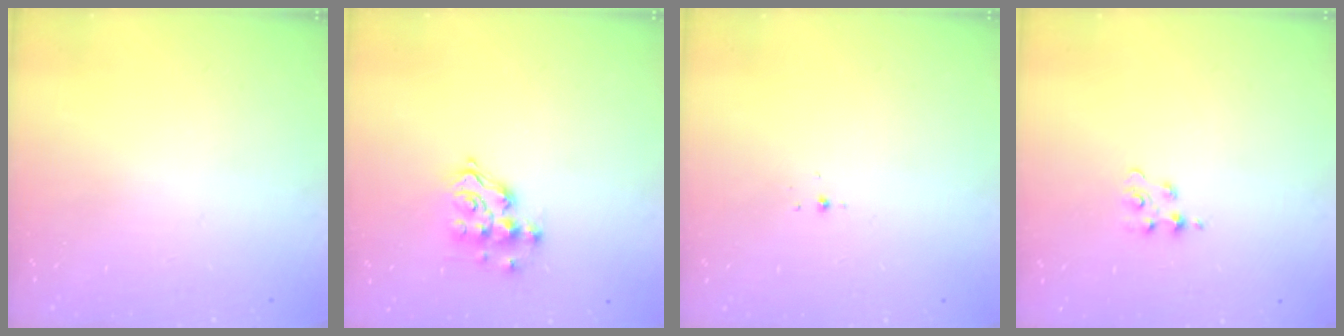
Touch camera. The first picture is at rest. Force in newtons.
{"total": 11.4, "press": 11.4, "slide": 0.6}
{"total": 3.0, "press": 2.9, "slide": 0.8}
{"total": 2.3, "press": 2.3, "slide": 0.5}